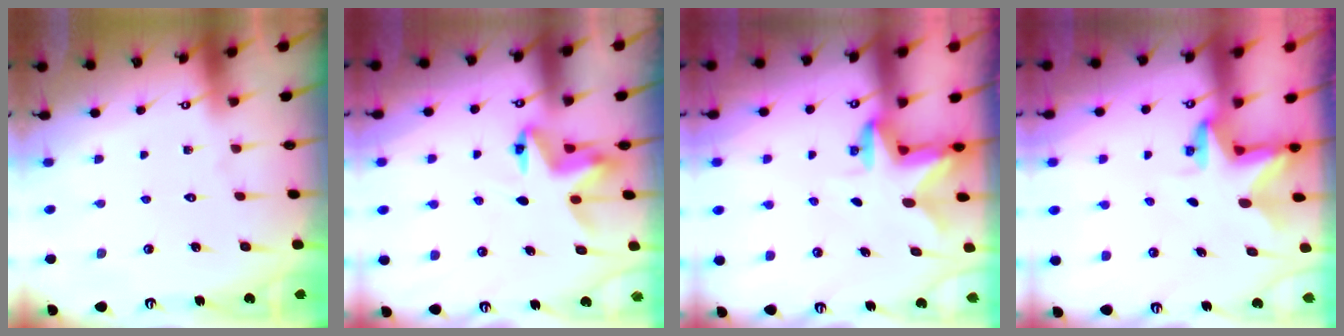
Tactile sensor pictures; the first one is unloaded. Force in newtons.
{"total": 5.1, "press": 5.1, "slide": 0.0}
{"total": 2.5, "press": 2.5, "slide": 0.5}
{"total": 2.8, "press": 2.8, "slide": 0.2}